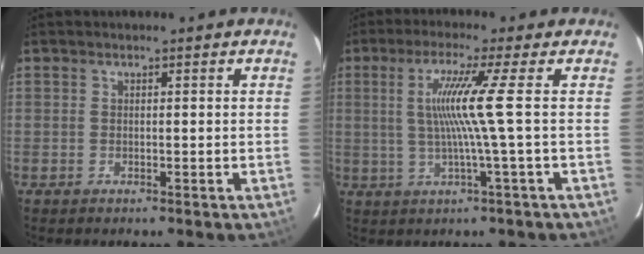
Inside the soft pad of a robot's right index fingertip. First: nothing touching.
{"total": 7.9, "force": [0.4, -2.6, 7.4], "torque": [-0.136, -0.006, 0.012]}